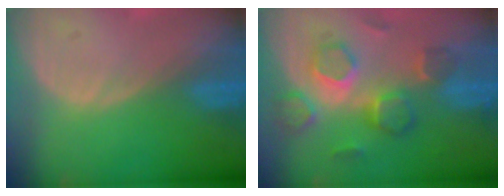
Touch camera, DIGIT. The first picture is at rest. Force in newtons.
{"total": 8.9, "press": 7.8, "slide": 4.3}